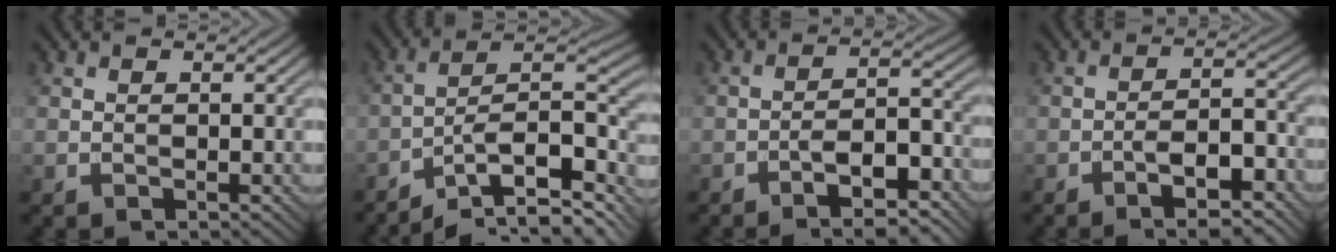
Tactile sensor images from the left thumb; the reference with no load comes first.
{"total": 13.9, "force": [-9.8, 4.3, 8.9], "torque": [-0.154, -0.001, -0.155]}
{"total": 7.5, "force": [-4.8, 2.1, 5.3], "torque": [-0.082, 0.008, -0.079]}
{"total": 6.7, "force": [-4.1, 1.8, 5.0], "torque": [-0.077, 0.009, -0.067]}